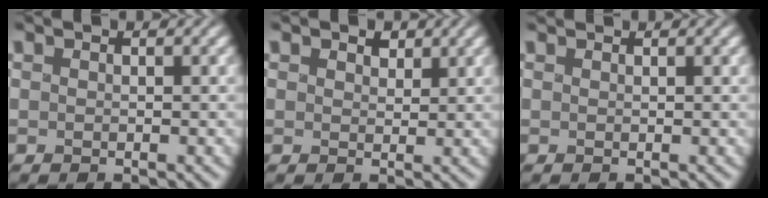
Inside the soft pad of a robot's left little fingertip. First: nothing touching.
{"total": 2.2, "force": [1.3, 1.4, 1.0], "torque": [-0.033, 0.001, 0.018]}
{"total": 0.8, "force": [0.8, 0.0, 0.1], "torque": [-0.003, 0.008, 0.018]}